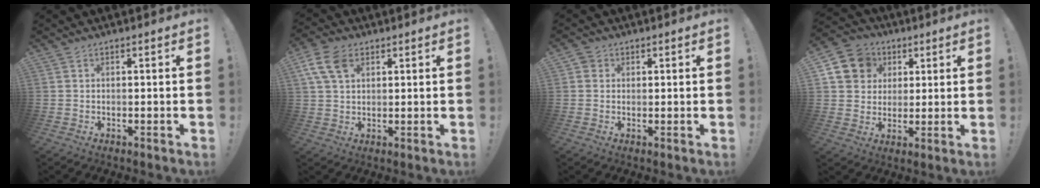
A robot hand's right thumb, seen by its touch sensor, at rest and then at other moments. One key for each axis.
{"total": 9.1, "fx": 3.9, "fy": 6.0, "fz": 5.6, "tx": -0.112, "ty": -0.003, "tz": 0.076}
{"total": 2.0, "fx": 1.1, "fy": 1.7, "fz": -0.2, "tx": 0.006, "ty": -0.001, "tz": 0.020}
{"total": 11.8, "fx": 4.2, "fy": 10.3, "fz": 3.8, "tx": -0.052, "ty": -0.013, "tz": 0.088}